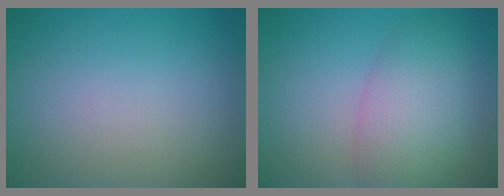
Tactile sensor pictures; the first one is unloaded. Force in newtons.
{"total": 5.8, "press": 5.8, "slide": 0.2}